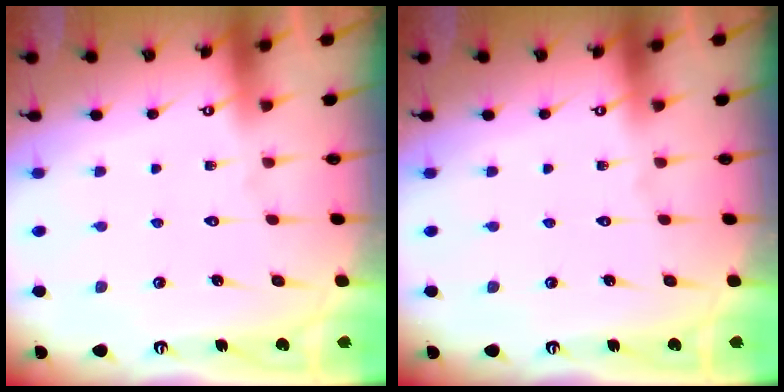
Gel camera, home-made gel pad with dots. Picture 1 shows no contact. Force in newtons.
{"total": 0.0}